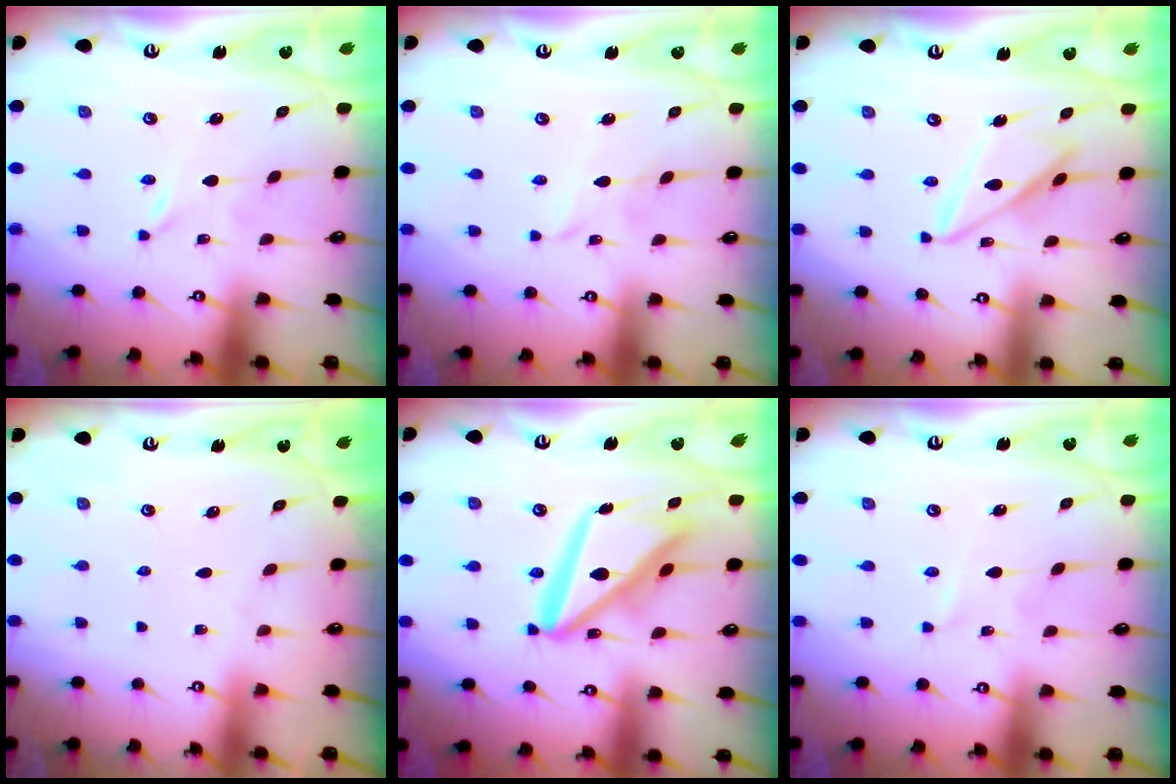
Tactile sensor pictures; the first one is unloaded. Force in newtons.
{"total": 2.8, "press": 2.8, "slide": 0.2}
{"total": 12.7, "press": 12.6, "slide": 1.2}
{"total": 0.0}
{"total": 16.9, "press": 16.8, "slide": 2.1}
{"total": 1.9, "press": 1.9, "slide": 0.2}